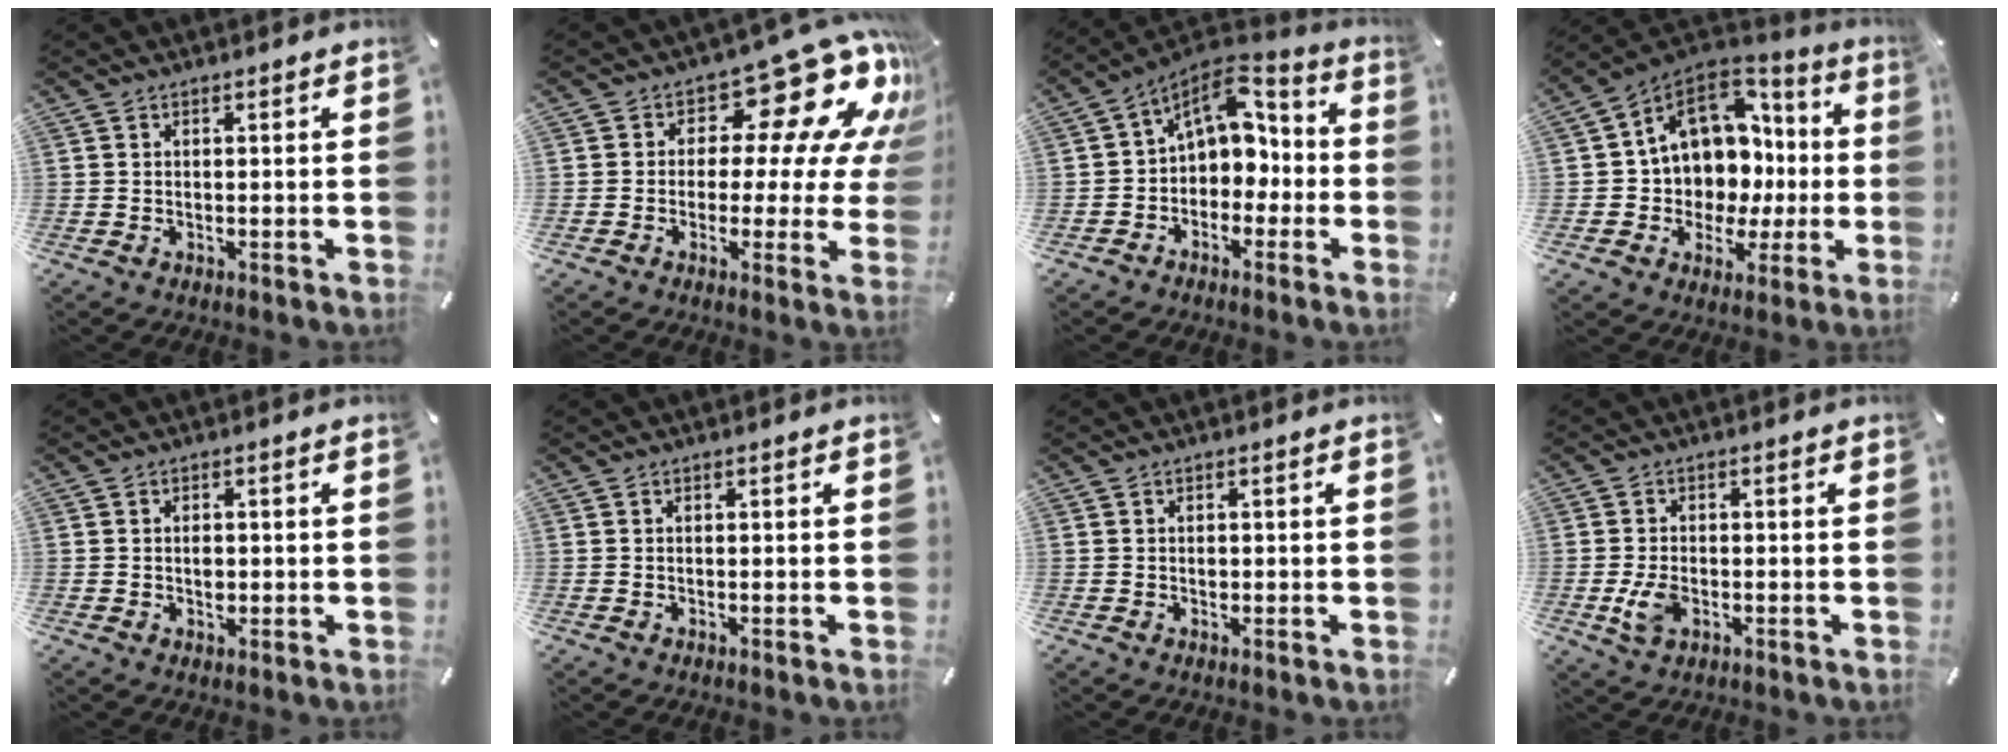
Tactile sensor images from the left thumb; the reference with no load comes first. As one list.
[{"total": 16.7, "force": [8.6, 8.1, 11.8], "torque": [-0.163, -0.069, 0.137]}, {"total": 9.5, "force": [3.1, 7.3, 5.2], "torque": [-0.088, -0.018, 0.059]}, {"total": 12.3, "force": [3.7, 10.6, 5.0], "torque": [-0.087, -0.046, 0.078]}, {"total": 2.3, "force": [-0.1, 1.6, 1.6], "torque": [-0.024, -0.001, -0.005]}, {"total": 0.0}, {"total": 0.9, "force": [-0.1, 0.7, 0.5], "torque": [-0.011, 0.003, -0.003]}, {"total": 5.2, "force": [-1.3, 3.3, 3.8], "torque": [-0.090, -0.003, -0.024]}]